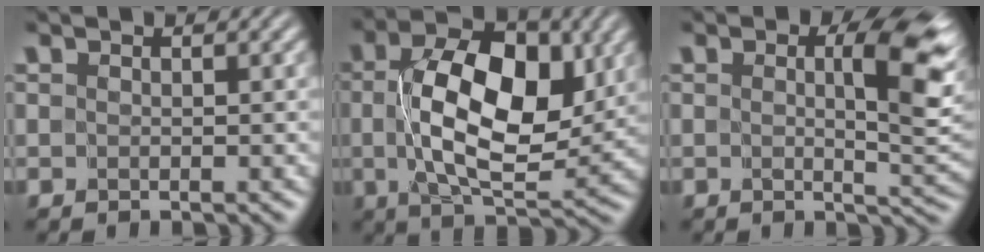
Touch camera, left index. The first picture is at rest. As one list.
[{"total": 10.7, "force": [1.4, 5.6, 9.0], "torque": [-0.144, 0.004, 0.022]}, {"total": 6.9, "force": [1.2, 2.3, 6.5], "torque": [-0.084, -0.002, 0.020]}]